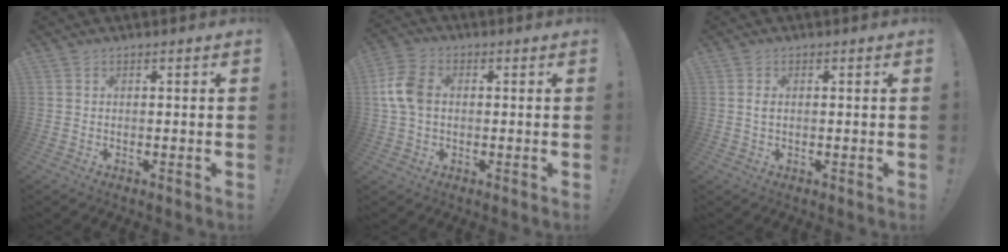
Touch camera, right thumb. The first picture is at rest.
{"total": 9.1, "force": [0.5, 6.3, 6.6], "torque": [-0.143, 0.008, 0.011]}
{"total": 1.4, "force": [0.2, 0.7, 1.2], "torque": [-0.019, 0.001, 0.001]}